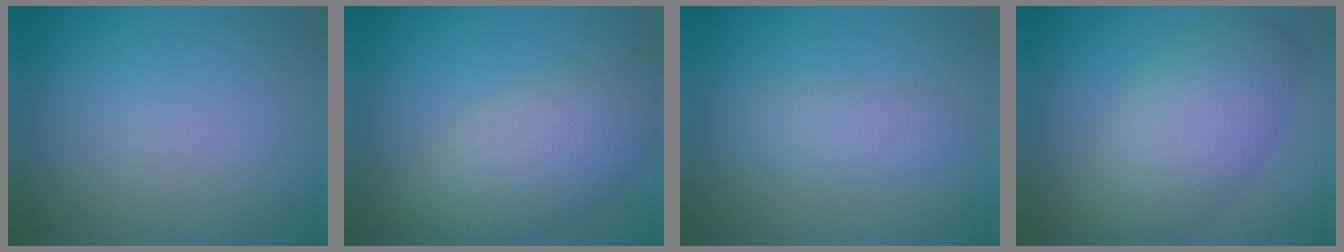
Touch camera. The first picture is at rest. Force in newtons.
{"total": 7.1, "press": 7.1, "slide": 0.4}
{"total": 2.3, "press": 2.3, "slide": 0.0}
{"total": 7.6, "press": 7.6, "slide": 0.4}